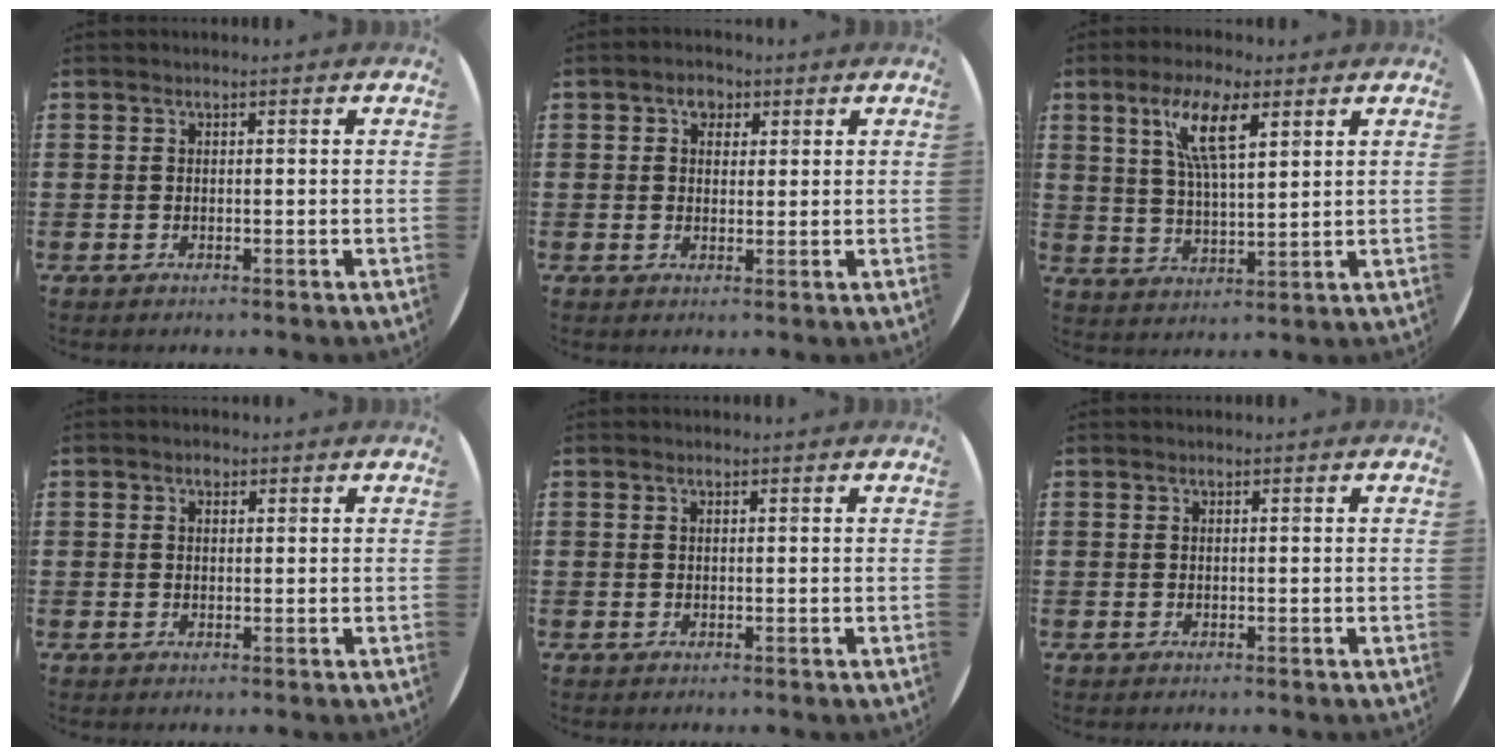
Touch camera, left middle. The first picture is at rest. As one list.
[{"total": 2.7, "force": [1.6, 1.9, 1.2], "torque": [-0.002, -0.001, 0.023]}, {"total": 8.6, "force": [5.1, 2.4, 6.5], "torque": [-0.135, 0.000, 0.086]}, {"total": 1.2, "force": [0.7, 0.8, 0.6], "torque": [-0.005, 0.003, 0.011]}, {"total": 0.0}, {"total": 0.0}]